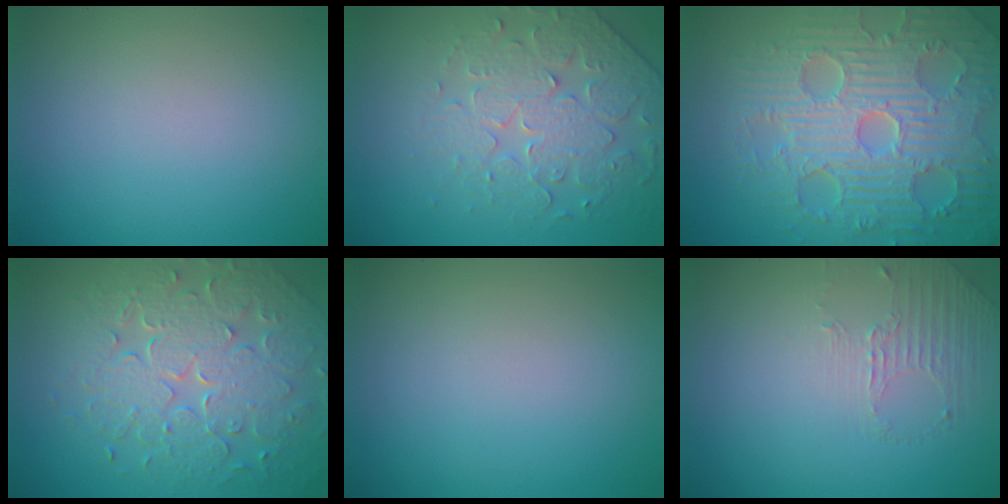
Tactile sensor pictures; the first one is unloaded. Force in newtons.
{"total": 4.2, "press": 4.1, "slide": 1.2}
{"total": 9.4, "press": 6.8, "slide": 6.4}
{"total": 7.8, "press": 5.6, "slide": 5.4}
{"total": 0.0}
{"total": 1.4, "press": 0.6, "slide": 1.2}